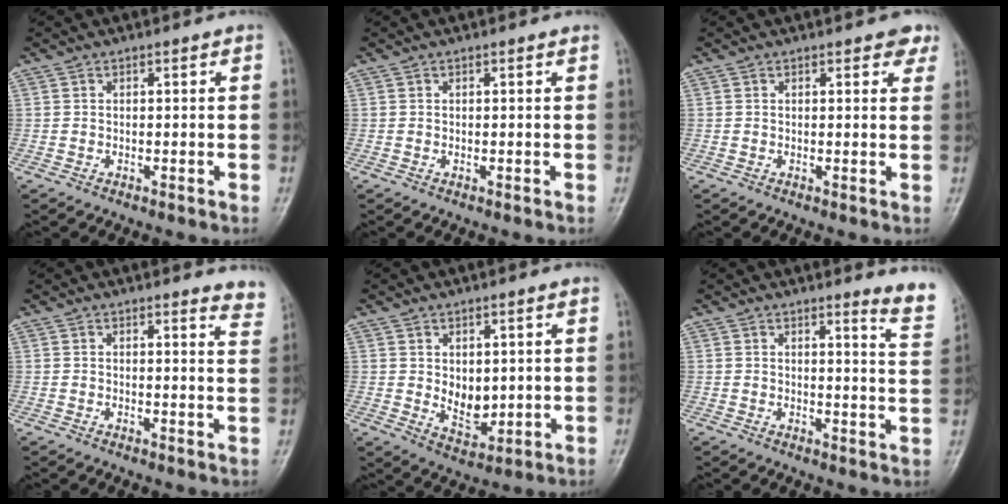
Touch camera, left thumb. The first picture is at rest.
{"total": 0.0}
{"total": 2.9, "force": [2.0, 1.3, 1.6], "torque": [0.005, -0.005, 0.018]}
{"total": 4.9, "force": [4.8, 0.9, 0.7], "torque": [0.010, -0.035, 0.027]}
{"total": 6.0, "force": [0.8, 4.0, 4.4], "torque": [-0.050, -0.018, 0.029]}
{"total": 5.7, "force": [5.0, 0.0, 2.6], "torque": [-0.024, -0.055, 0.044]}